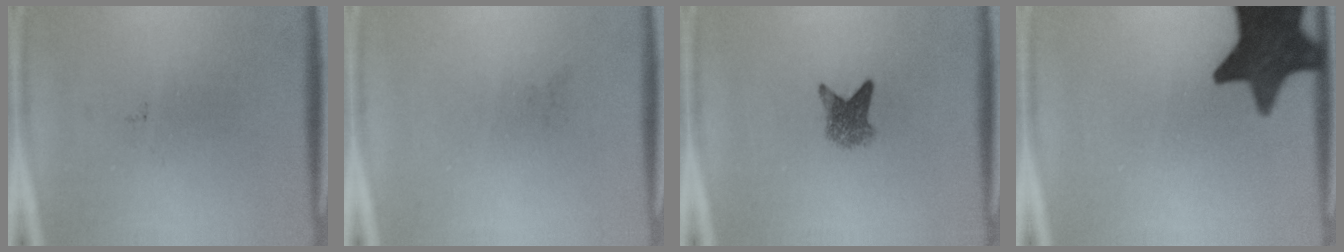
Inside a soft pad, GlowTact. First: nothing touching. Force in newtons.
{"total": 0.0}
{"total": 3.3}
{"total": 14.9}